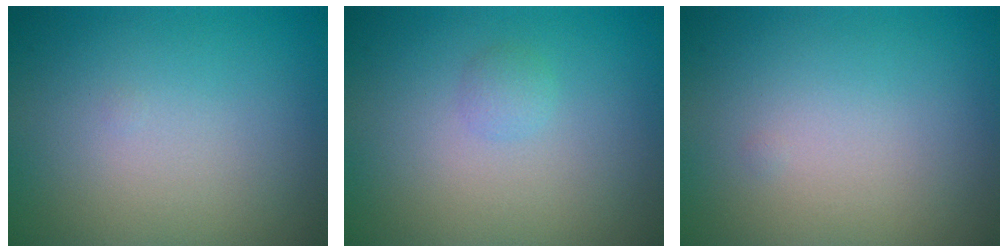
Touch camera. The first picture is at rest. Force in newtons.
{"total": 0.8, "press": 0.8, "slide": 0.1}
{"total": 0.0}